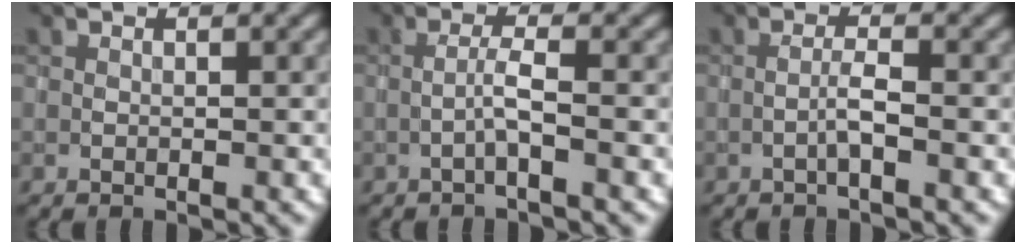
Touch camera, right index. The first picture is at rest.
{"total": 1.8, "force": [-0.8, 0.0, 1.6], "torque": [-0.032, 0.009, -0.020]}
{"total": 1.6, "force": [-0.7, 0.0, 1.4], "torque": [-0.027, 0.007, -0.016]}